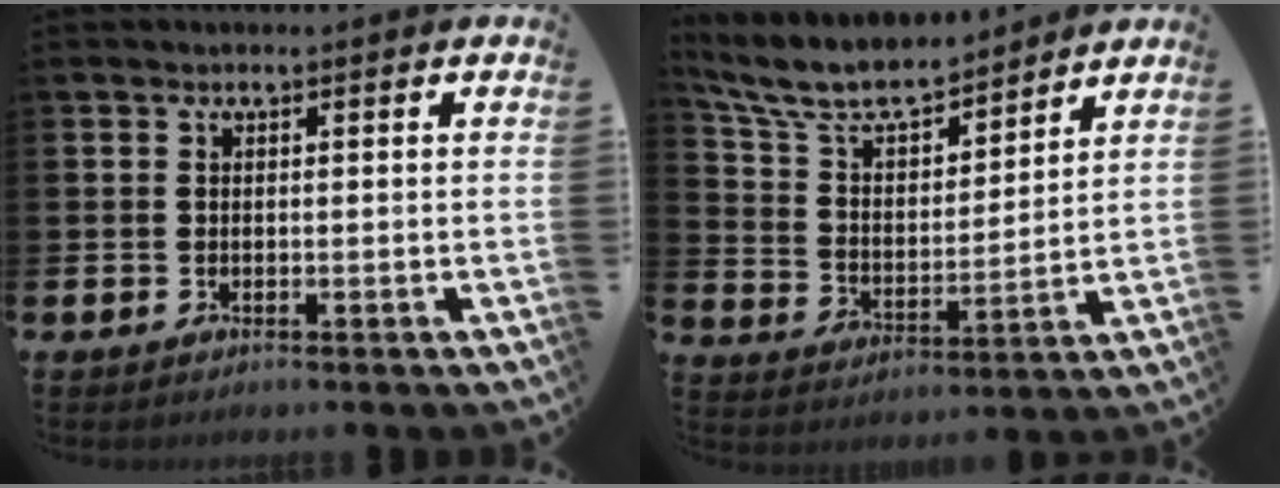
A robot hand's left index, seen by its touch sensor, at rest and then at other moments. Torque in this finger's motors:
{"motor_torque": [-0.05, -0.85, 0.86, 0.13]}